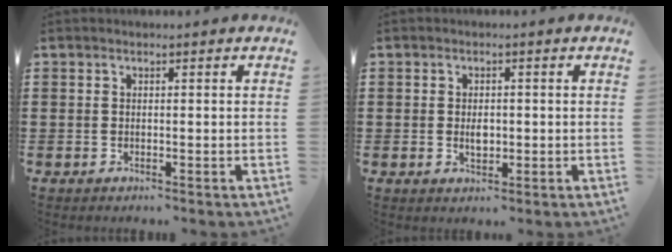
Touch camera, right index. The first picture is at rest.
{"total": 2.4, "force": [-0.2, 1.4, 2.0], "torque": [-0.031, -0.001, -0.005]}